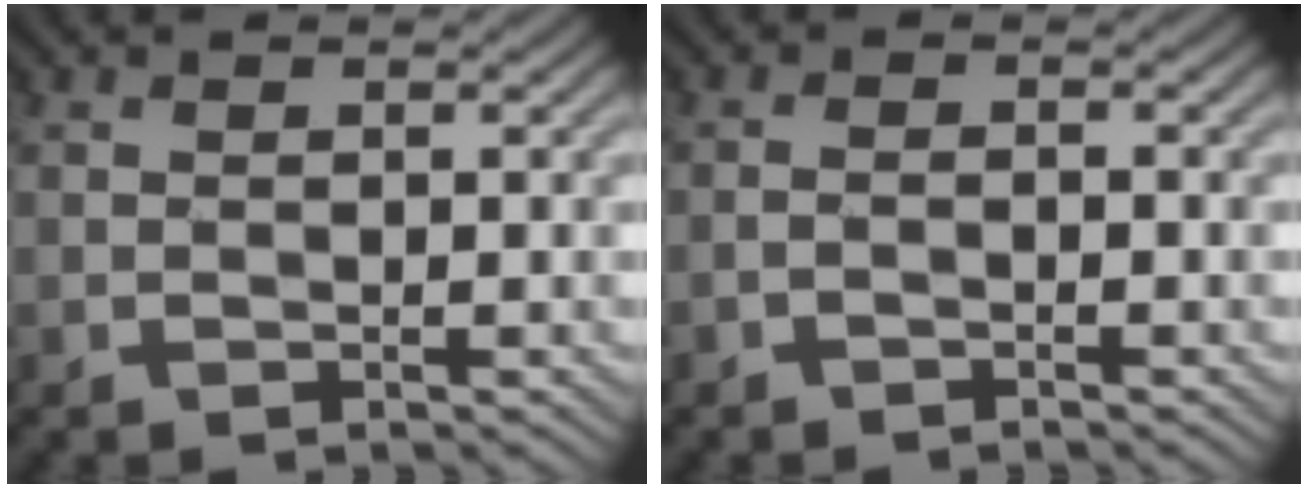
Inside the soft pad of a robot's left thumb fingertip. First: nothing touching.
{"total": 1.1, "force": [-0.8, 0.1, 0.6], "torque": [-0.012, 0.002, -0.018]}